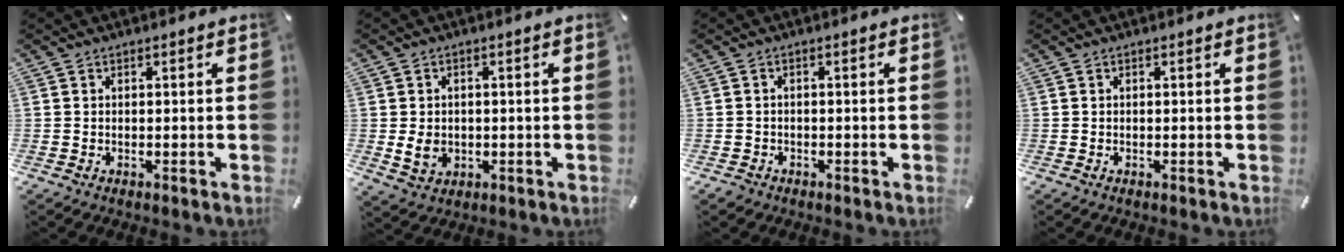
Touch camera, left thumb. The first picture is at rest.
{"total": 4.5, "force": [-0.5, 3.7, 2.6], "torque": [-0.044, -0.006, -0.012]}
{"total": 1.6, "force": [-0.9, 1.3, 0.3], "torque": [-0.006, 0.005, -0.022]}
{"total": 0.0}